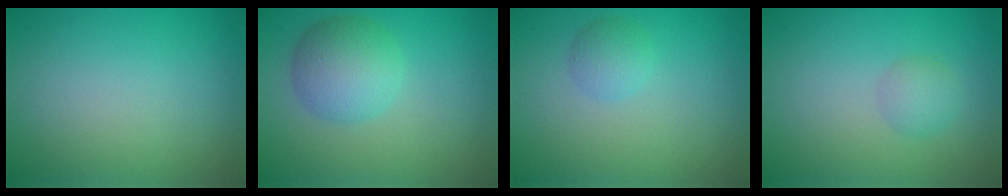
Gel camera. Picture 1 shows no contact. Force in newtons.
{"total": 4.5, "press": 4.5, "slide": 0.1}
{"total": 1.7, "press": 1.7, "slide": 0.1}
{"total": 1.6, "press": 1.6, "slide": 0.1}